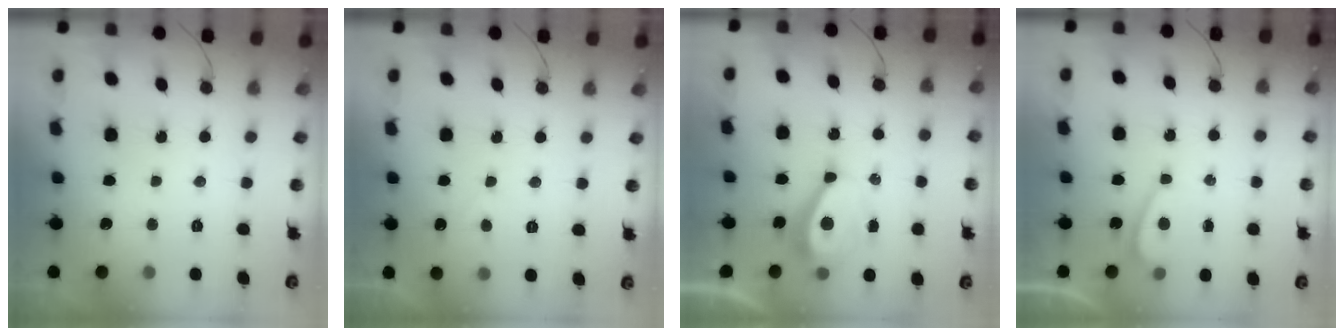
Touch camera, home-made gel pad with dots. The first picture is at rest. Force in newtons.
{"total": 0.7, "press": 0.5, "slide": 0.5}
{"total": 7.2, "press": 7.2, "slide": 0.8}
{"total": 3.4, "press": 3.4, "slide": 0.4}